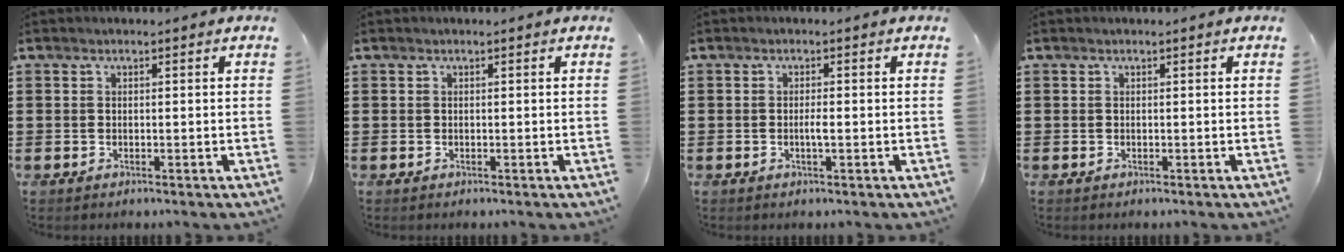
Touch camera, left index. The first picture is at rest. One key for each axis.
{"total": 0.0}
{"total": 1.7, "fx": -0.3, "fy": 0.1, "fz": 1.6, "tx": -0.030, "ty": -0.001, "tz": -0.007}
{"total": 0.0}